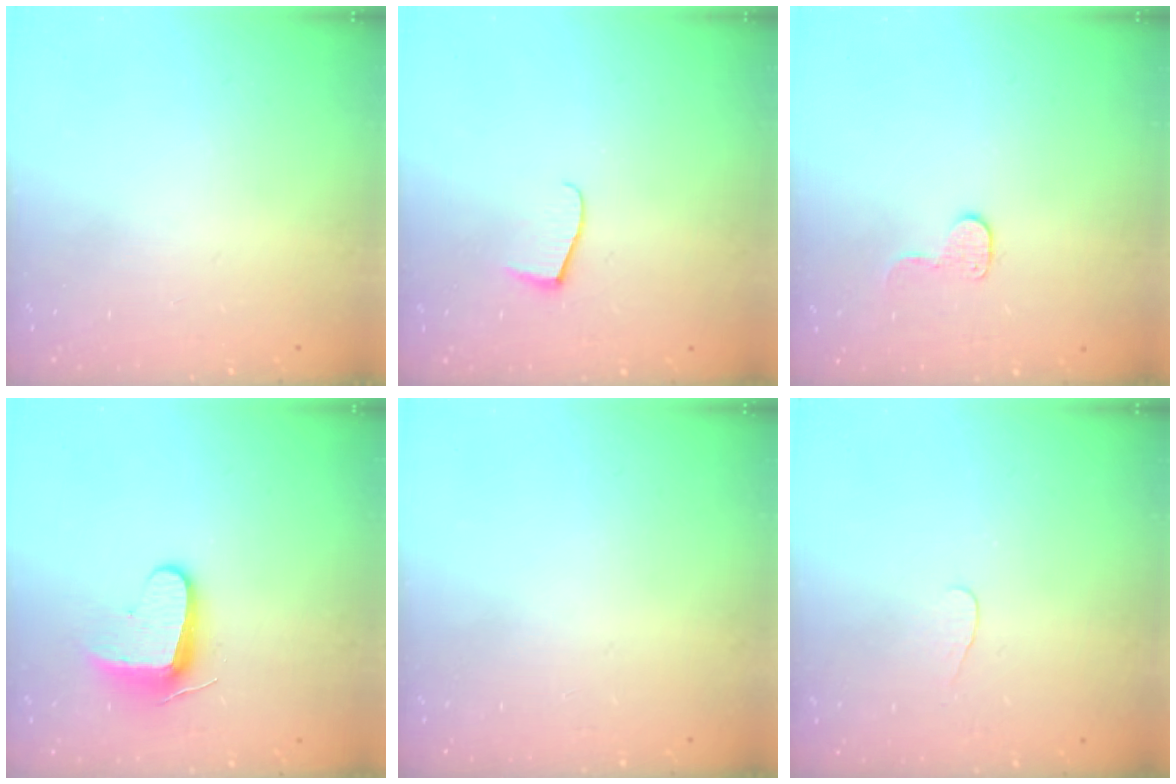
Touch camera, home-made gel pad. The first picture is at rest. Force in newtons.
{"total": 5.9, "press": 5.9, "slide": 0.4}
{"total": 6.4, "press": 6.4, "slide": 0.4}
{"total": 8.7, "press": 8.6, "slide": 0.9}
{"total": 0.0}
{"total": 2.8, "press": 2.7, "slide": 0.3}